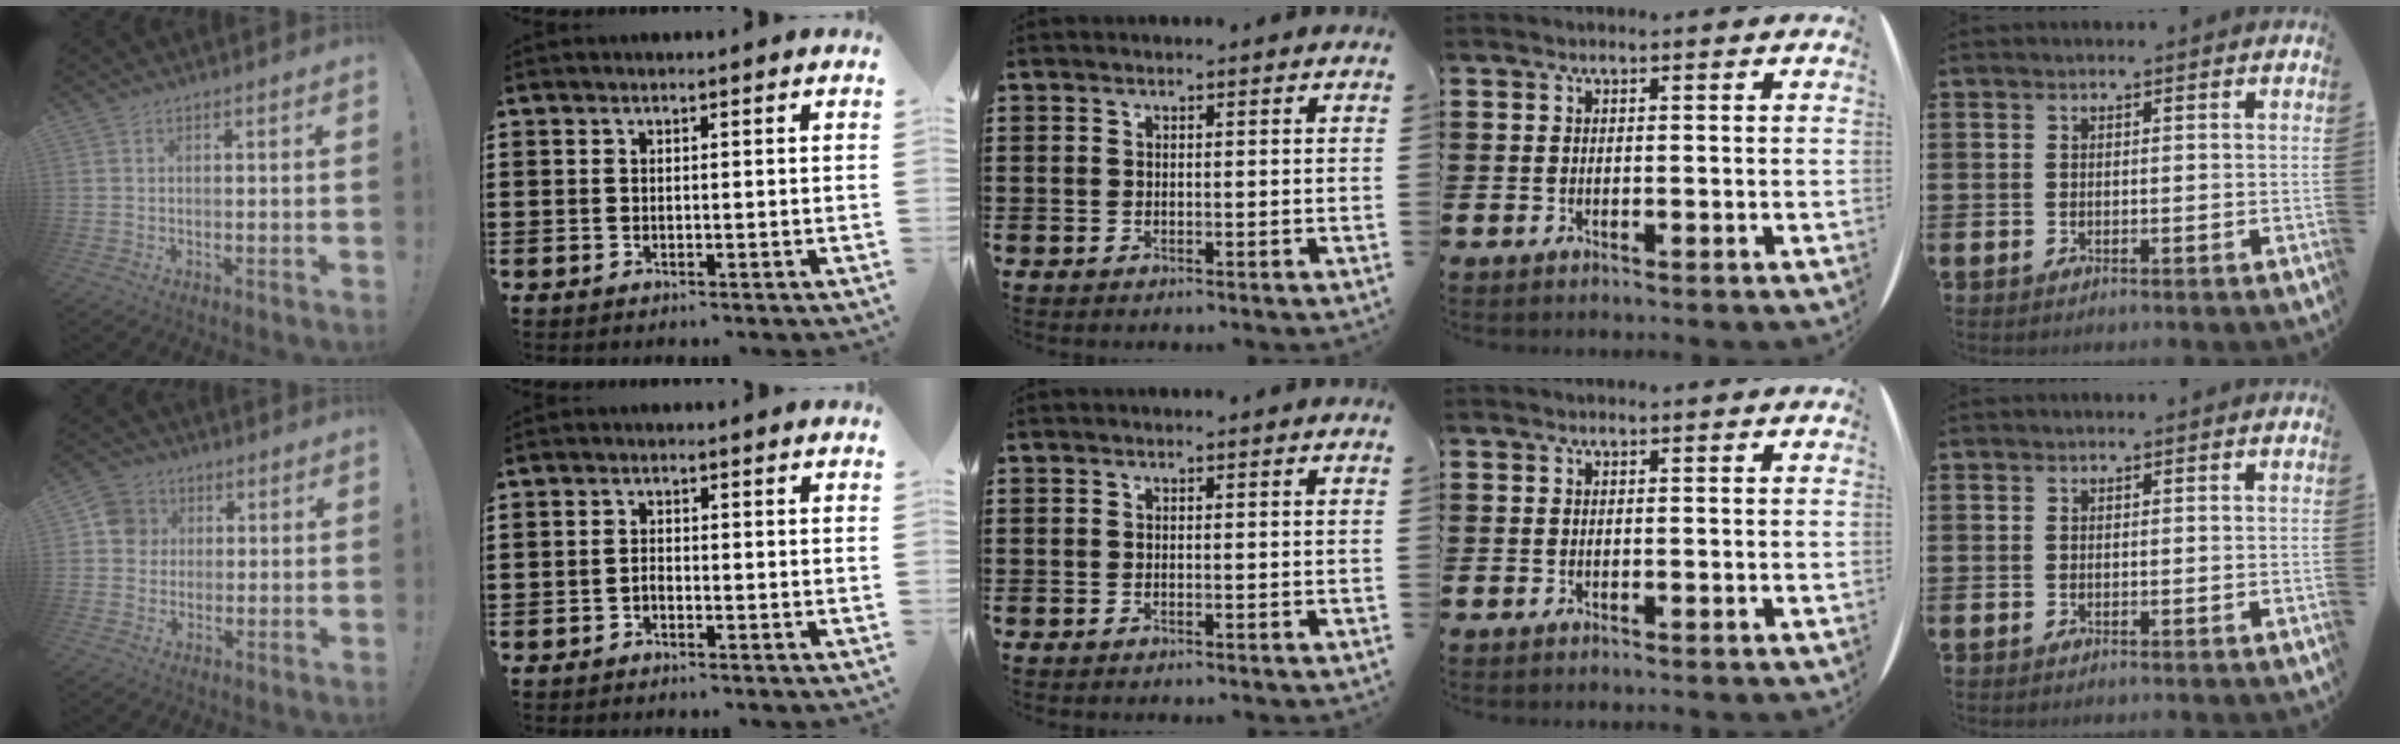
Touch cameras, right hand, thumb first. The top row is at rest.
{"thumb": {"total": 8.8, "force": [2.2, 8.4, 1.9], "torque": [-0.016, -0.008, 0.045]}, "index": {"total": 1.1, "force": [-0.7, 0.7, 0.5], "torque": [-0.013, -0.002, -0.014]}}